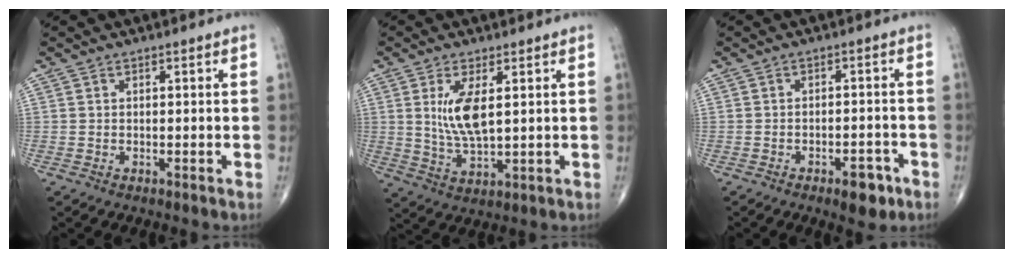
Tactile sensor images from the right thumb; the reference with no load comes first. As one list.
[{"total": 8.0, "force": [1.9, 2.9, 7.2], "torque": [-0.145, -0.020, 0.045]}, {"total": 5.3, "force": [-3.0, 2.3, 3.7], "torque": [-0.036, 0.015, -0.037]}]